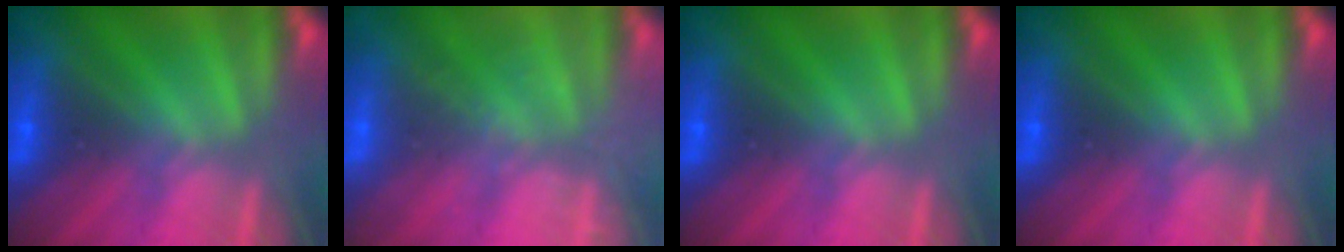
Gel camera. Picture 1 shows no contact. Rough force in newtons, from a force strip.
{"total": 1.9}
{"total": 0.0}
{"total": 0.0}